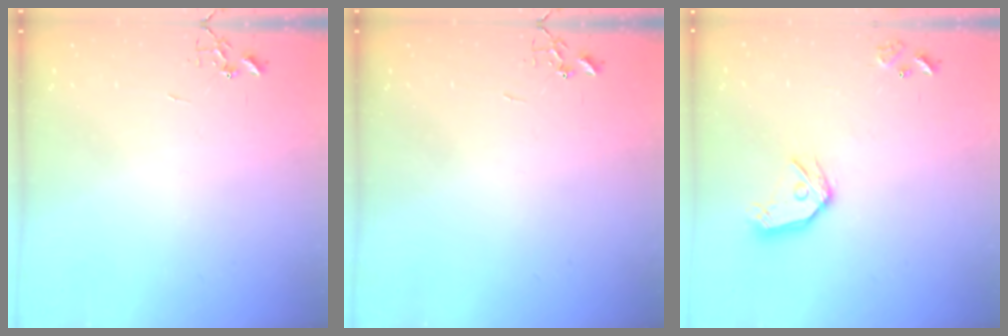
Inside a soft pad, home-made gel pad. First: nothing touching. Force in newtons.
{"total": 0.0}
{"total": 12.3, "press": 12.2, "slide": 1.5}